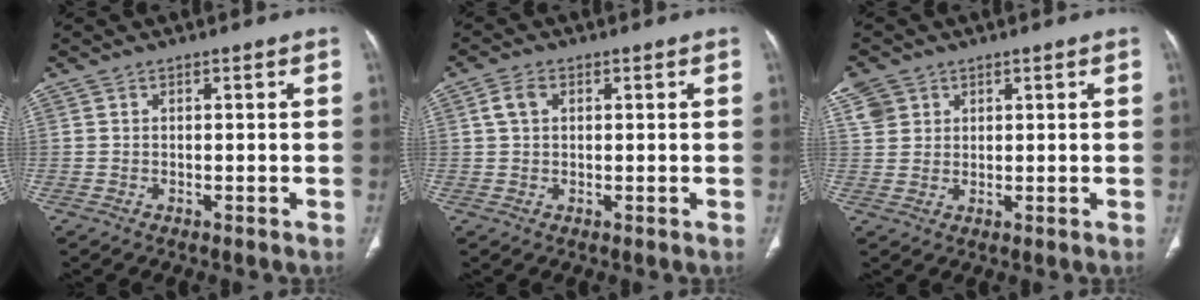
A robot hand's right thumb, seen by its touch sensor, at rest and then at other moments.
{"total": 3.1, "force": [1.0, 2.0, 2.1], "torque": [-0.045, 0.008, 0.019]}
{"total": 6.3, "force": [3.3, 5.0, 1.9], "torque": [-0.030, 0.004, 0.072]}